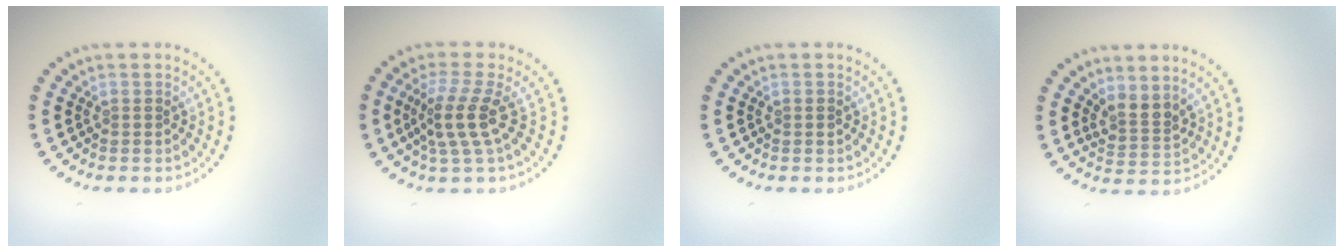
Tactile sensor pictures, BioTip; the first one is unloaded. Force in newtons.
{"total": 3.5, "press": 2.6, "slide": 2.3}
{"total": 0.6, "press": 0.6, "slide": 0.2}
{"total": 2.4, "press": 1.8, "slide": 1.6}